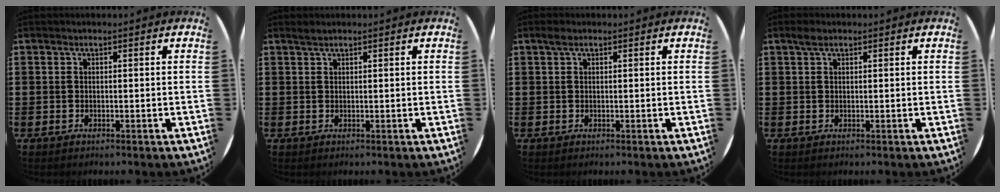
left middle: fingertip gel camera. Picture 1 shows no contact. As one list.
[{"total": 0.7, "force": [0.7, 0.0, 0.2], "torque": [-0.005, 0.000, 0.014]}, {"total": 0.8, "force": [0.5, 0.5, 0.5], "torque": [-0.011, 0.005, 0.009]}, {"total": 1.3, "force": [0.9, 0.7, 0.7], "torque": [-0.009, 0.002, 0.014]}]